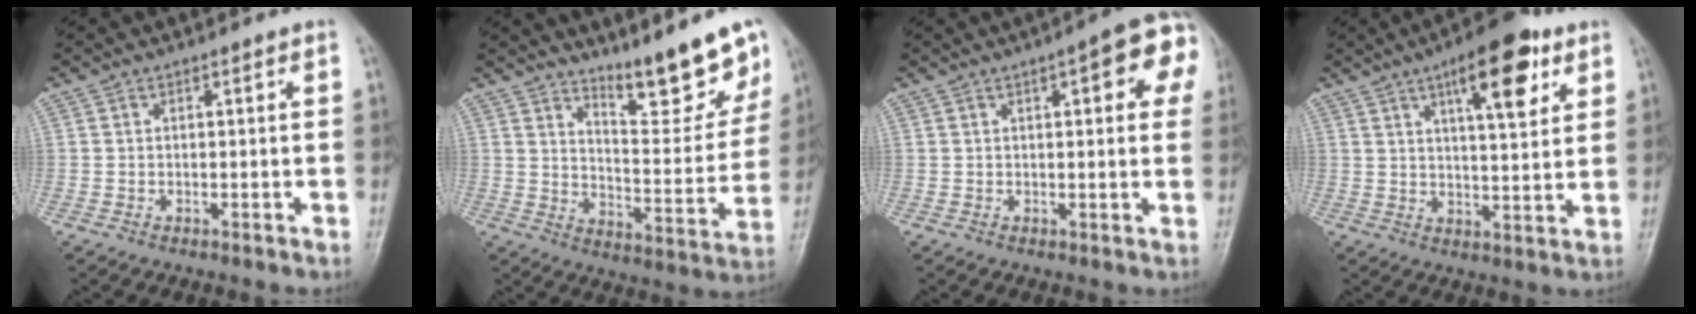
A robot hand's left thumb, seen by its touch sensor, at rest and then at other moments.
{"total": 14.2, "force": [11.0, 3.0, 8.4], "torque": [-0.082, -0.081, 0.175]}
{"total": 10.7, "force": [3.7, 3.2, 9.5], "torque": [-0.088, 0.009, 0.035]}
{"total": 13.3, "force": [6.7, 4.6, 10.6], "torque": [-0.130, -0.023, 0.095]}